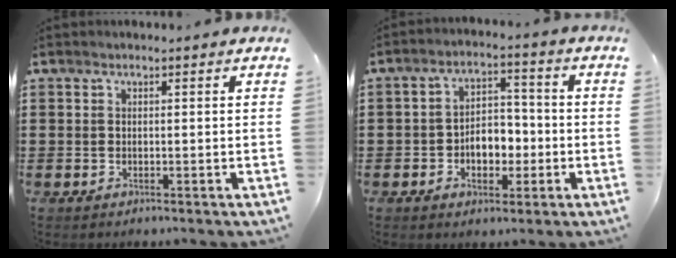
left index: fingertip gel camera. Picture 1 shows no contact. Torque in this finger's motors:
{"motor_torque": [0.39, 0.21, 0.41, 0.10]}